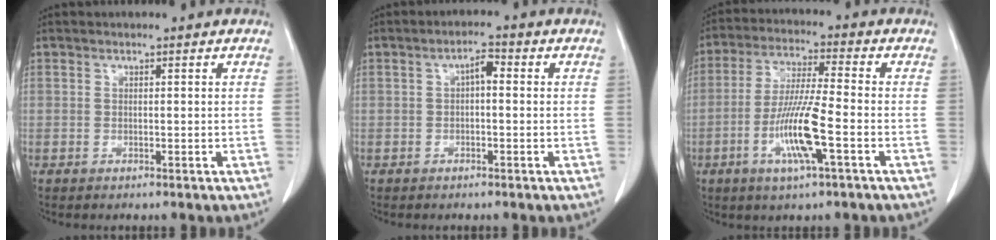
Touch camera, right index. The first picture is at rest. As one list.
[{"total": 2.5, "force": [0.2, 1.0, 2.3], "torque": [-0.041, 0.011, 0.002]}, {"total": 10.4, "force": [-3.6, 0.3, 9.7], "torque": [-0.195, -0.011, -0.072]}]